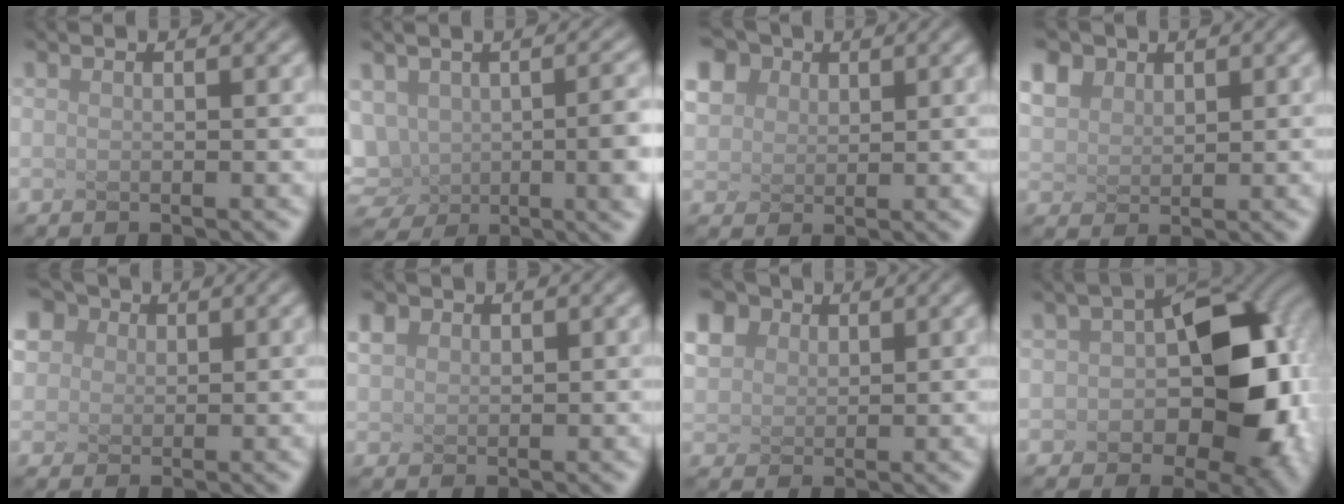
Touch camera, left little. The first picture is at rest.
{"total": 6.6, "force": [-1.7, 3.8, 5.1], "torque": [-0.124, -0.025, 0.027]}
{"total": 5.2, "force": [3.1, 3.7, 1.8], "torque": [-0.113, 0.020, 0.091]}
{"total": 1.9, "force": [1.4, 1.3, 0.2], "torque": [-0.055, 0.002, 0.065]}
{"total": 4.3, "force": [2.5, 3.2, 1.4], "torque": [-0.086, 0.017, 0.074]}
{"total": 0.9, "force": [-0.2, -0.1, -0.9], "torque": [-0.020, -0.003, 0.036]}
{"total": 4.4, "force": [2.6, 3.2, 1.6], "torque": [-0.102, 0.017, 0.078]}
{"total": 11.2, "force": [-2.3, 6.6, 8.7], "torque": [-0.135, -0.015, 0.006]}